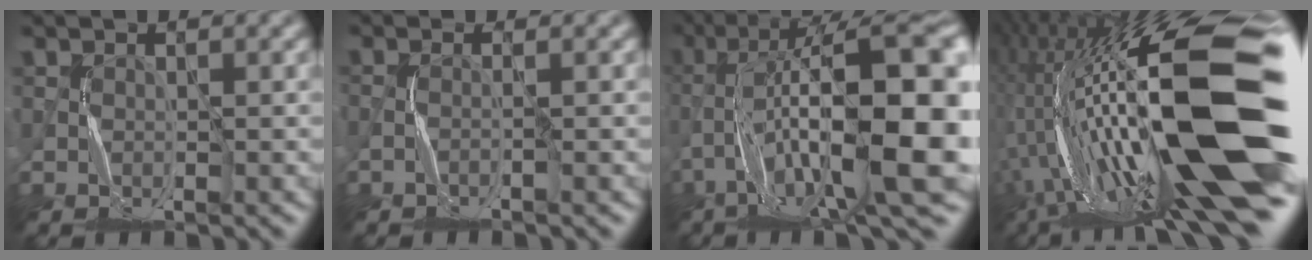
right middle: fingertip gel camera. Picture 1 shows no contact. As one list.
[{"total": 1.1, "force": [-0.5, 0.0, 1.0], "torque": [-0.022, 0.005, -0.014]}, {"total": 17.7, "force": [-2.0, 5.5, 16.7], "torque": [-0.278, 0.033, -0.030]}, {"total": 20.4, "force": [-3.8, 5.0, 19.5], "torque": [-0.322, 0.023, -0.078]}]